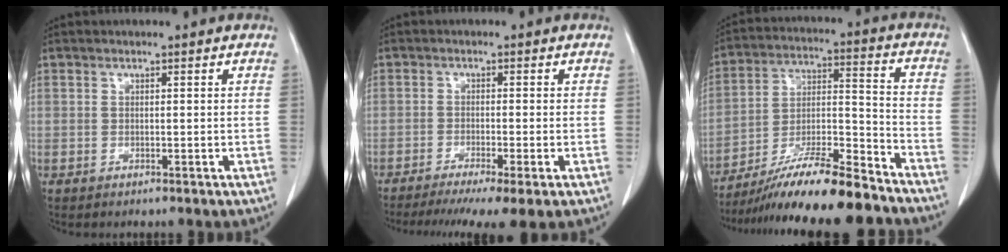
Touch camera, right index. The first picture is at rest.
{"total": 9.4, "force": [-7.0, 0.1, 6.3], "torque": [-0.087, -0.017, -0.107]}
{"total": 18.6, "force": [-15.7, 0.7, 9.8], "torque": [-0.181, -0.012, -0.274]}